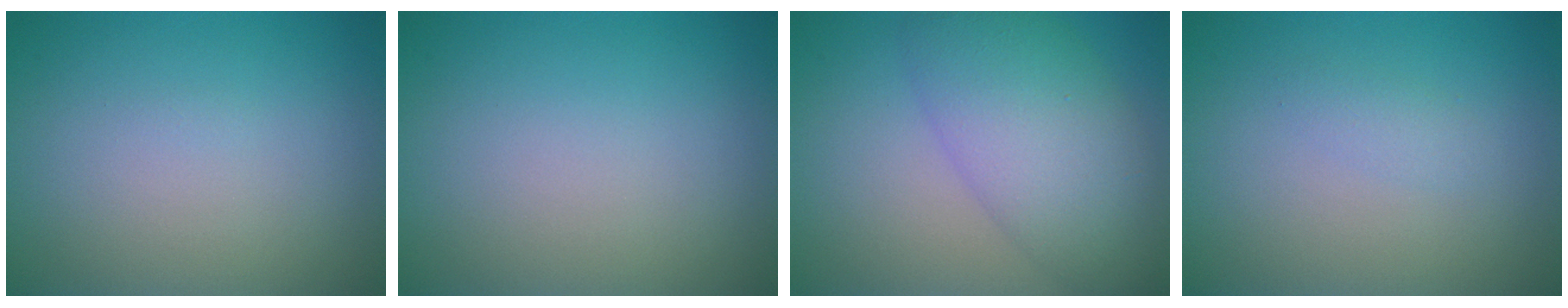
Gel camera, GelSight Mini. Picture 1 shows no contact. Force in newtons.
{"total": 0.0}
{"total": 7.3, "press": 7.3, "slide": 0.1}
{"total": 1.0, "press": 1.0, "slide": 0.0}